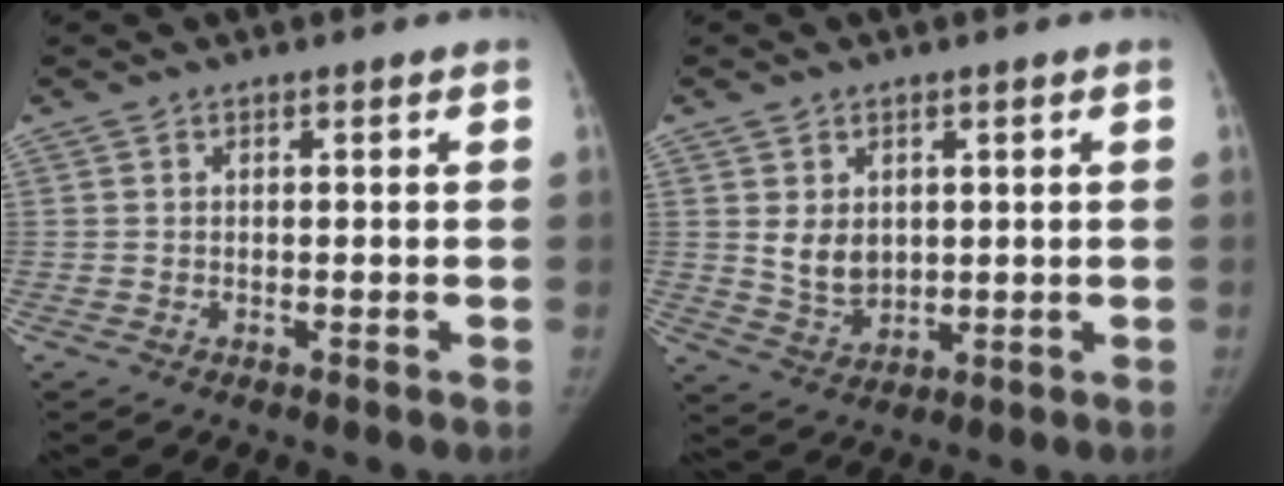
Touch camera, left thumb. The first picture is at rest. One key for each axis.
{"total": 5.9, "fx": 1.3, "fy": 4.4, "fz": 3.6, "tx": -0.043, "ty": -0.018, "tz": 0.037}